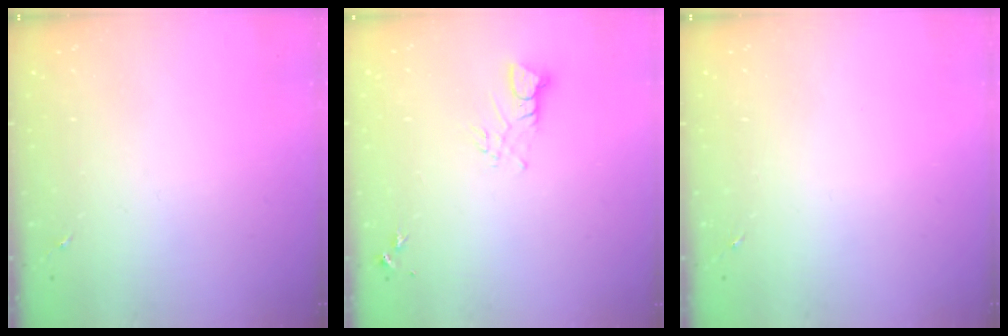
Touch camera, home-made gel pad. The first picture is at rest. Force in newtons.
{"total": 3.9, "press": 3.9, "slide": 0.4}
{"total": 0.0}